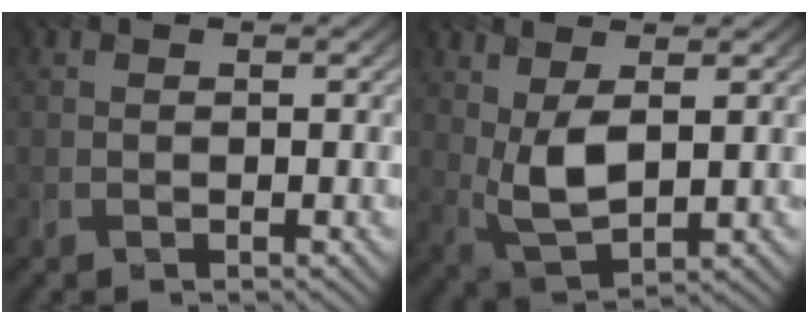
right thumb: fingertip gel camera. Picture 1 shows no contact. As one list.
[{"total": 5.8, "force": [1.1, 2.9, 5.0], "torque": [-0.119, -0.002, 0.029]}]